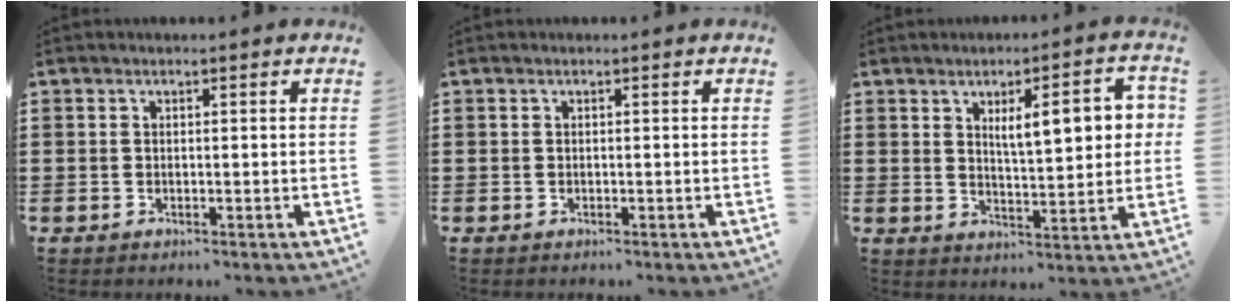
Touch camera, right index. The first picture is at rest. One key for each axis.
{"total": 0.0}
{"total": 7.9, "fx": 2.7, "fy": 2.5, "fz": 7.0, "tx": -0.113, "ty": 0.000, "tz": 0.038}